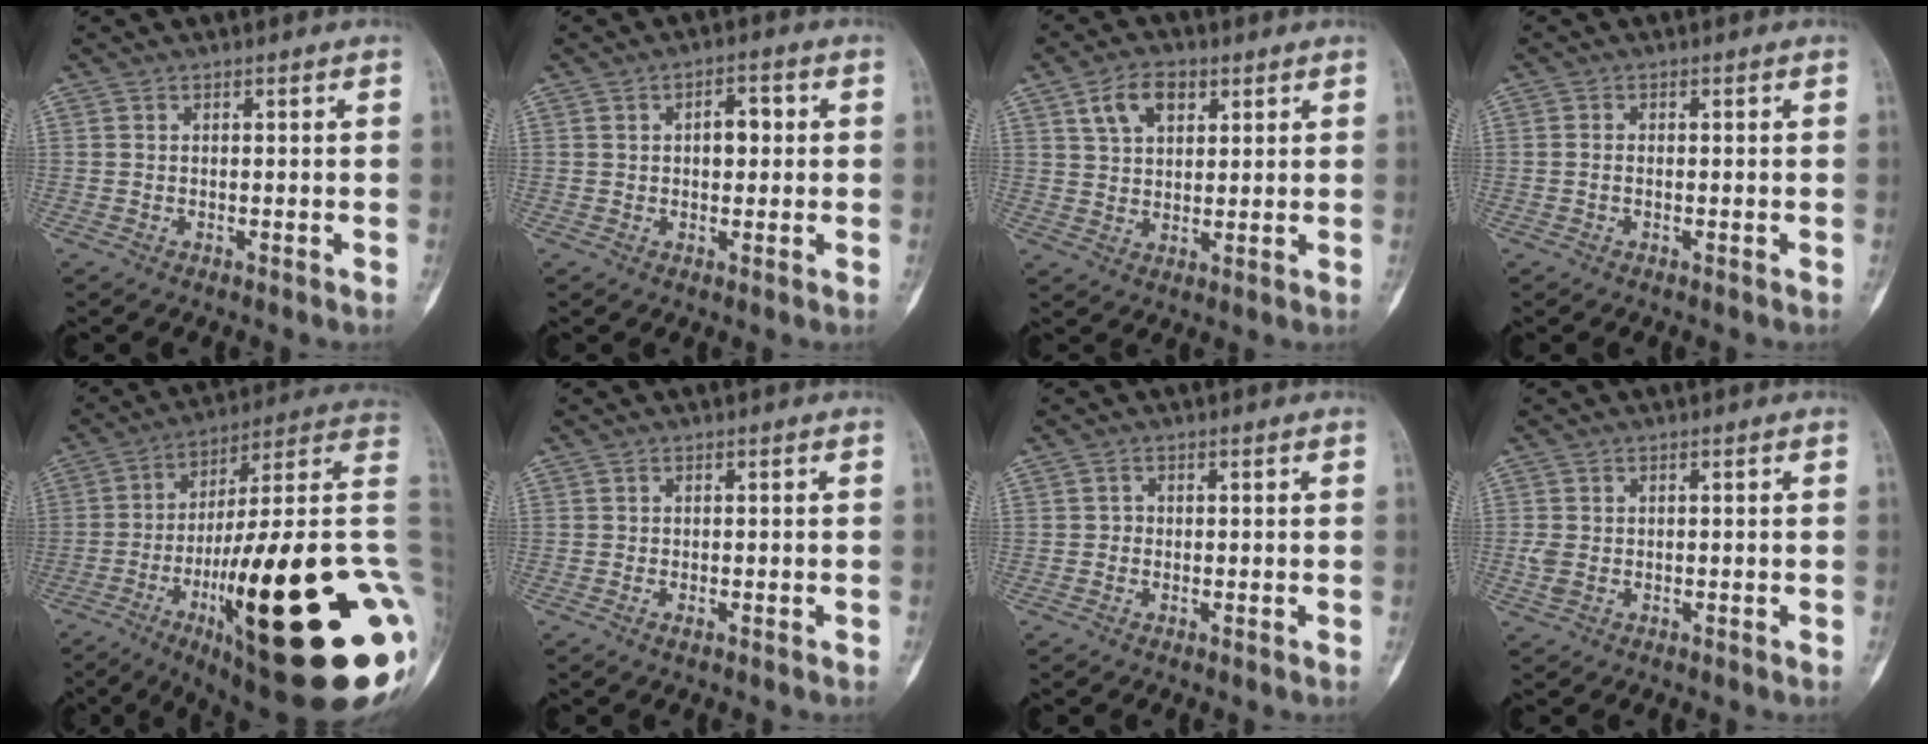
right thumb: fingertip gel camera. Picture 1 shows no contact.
{"total": 4.3, "force": [0.5, 2.7, 3.4], "torque": [-0.034, 0.009, 0.006]}
{"total": 7.4, "force": [3.6, 4.5, 4.6], "torque": [-0.061, -0.006, 0.065]}
{"total": 1.0, "force": [-0.3, 0.6, 0.7], "torque": [-0.013, 0.002, -0.007]}
{"total": 37.6, "force": [-9.8, 8.6, 35.3], "torque": [-0.430, 0.045, -0.152]}
{"total": 0.9, "force": [-0.4, 0.4, 0.7], "torque": [-0.012, 0.000, -0.008]}
{"total": 0.8, "force": [-0.2, 0.7, 0.2], "torque": [0.003, 0.004, -0.008]}
{"total": 2.0, "force": [-0.4, 1.4, 1.4], "torque": [-0.041, 0.003, -0.012]}